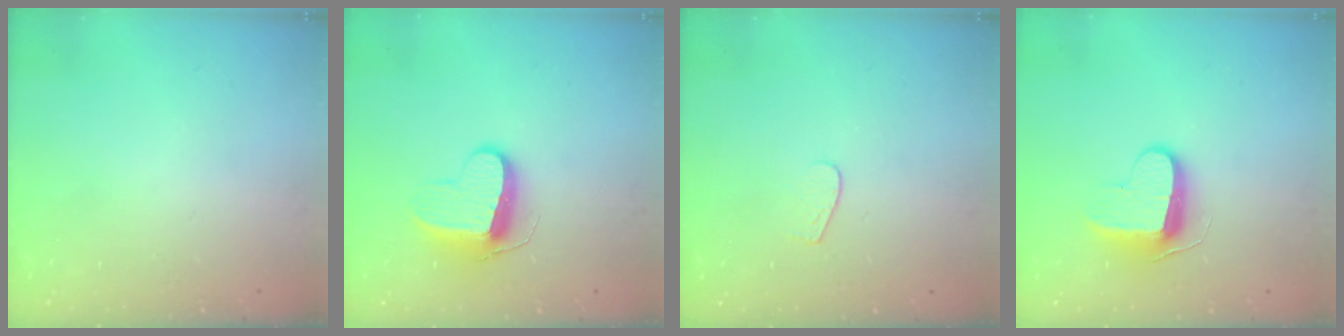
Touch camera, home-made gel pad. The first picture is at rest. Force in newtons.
{"total": 10.3, "press": 10.3, "slide": 0.4}
{"total": 3.1, "press": 3.1, "slide": 0.2}
{"total": 9.2, "press": 9.2, "slide": 0.9}